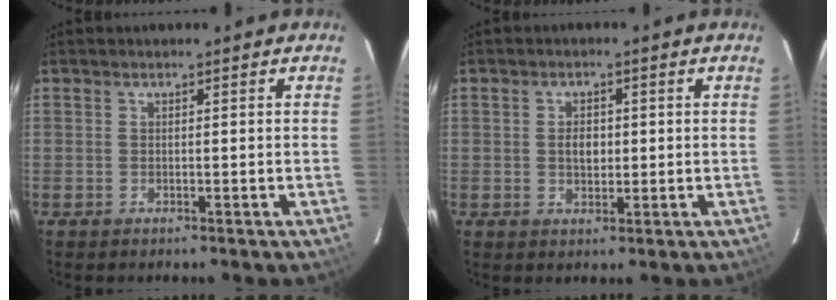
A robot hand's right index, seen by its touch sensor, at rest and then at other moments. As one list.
[{"total": 3.1, "force": [0.1, 2.2, 2.1], "torque": [-0.035, 0.005, 0.003]}]